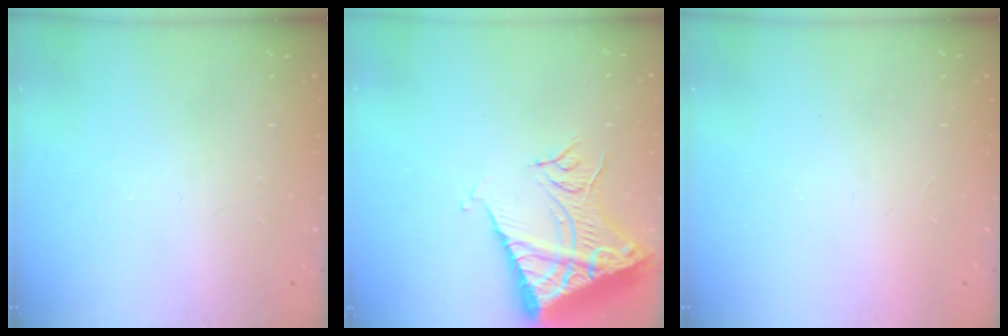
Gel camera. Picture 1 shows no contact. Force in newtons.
{"total": 14.5, "press": 14.4, "slide": 1.8}
{"total": 1.7, "press": 1.6, "slide": 0.1}